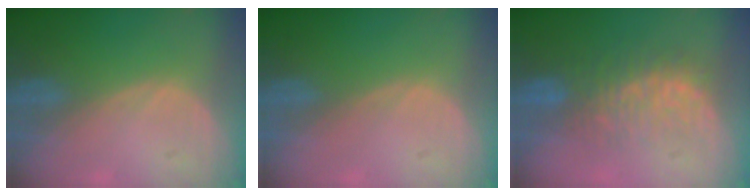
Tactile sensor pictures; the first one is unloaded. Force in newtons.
{"total": 0.0}
{"total": 7.8, "press": 7.7, "slide": 1.3}